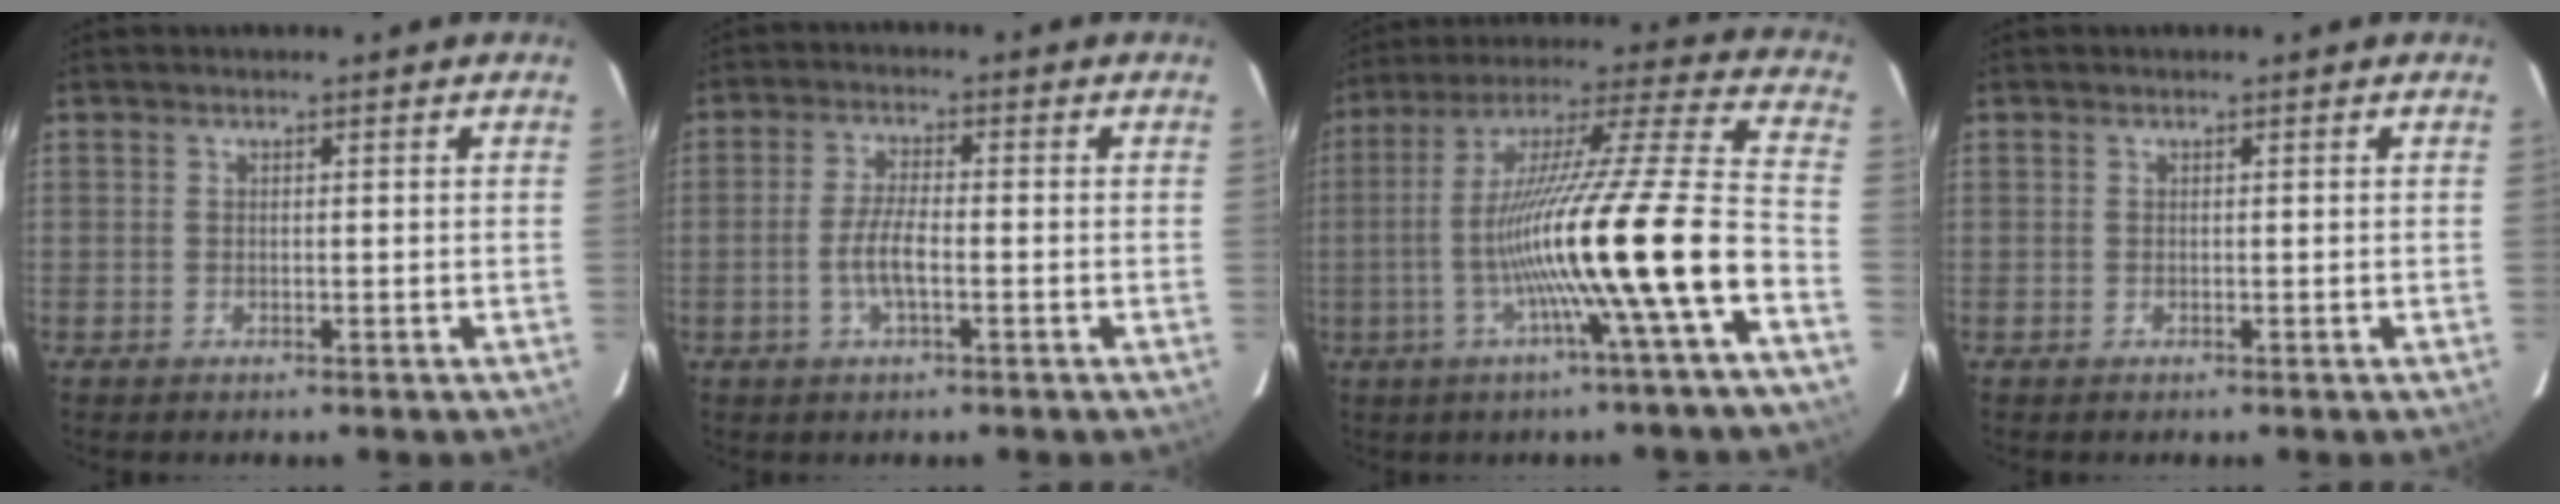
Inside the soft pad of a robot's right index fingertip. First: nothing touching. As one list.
[{"total": 4.9, "force": [-1.5, 1.3, 4.5], "torque": [-0.093, -0.001, -0.029]}, {"total": 21.2, "force": [-7.7, -1.9, 19.7], "torque": [-0.315, -0.025, -0.138]}, {"total": 0.0}]